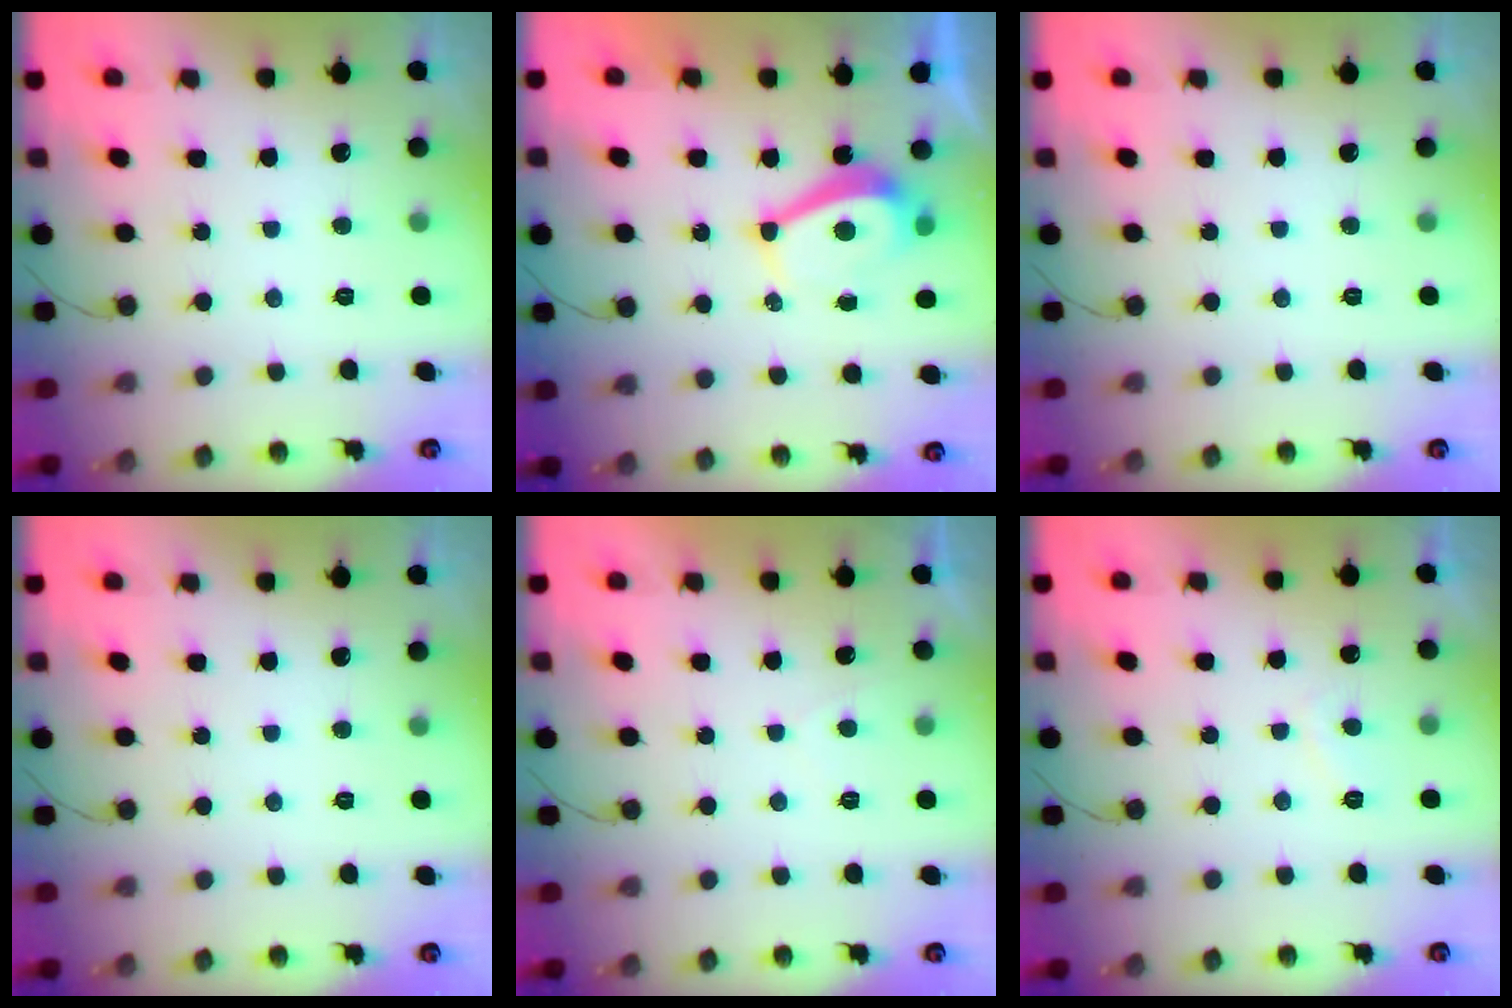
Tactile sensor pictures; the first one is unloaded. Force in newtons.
{"total": 4.9, "press": 4.9, "slide": 0.5}
{"total": 0.0}
{"total": 0.0}
{"total": 0.9, "press": 0.7, "slide": 0.5}
{"total": 1.9, "press": 1.7, "slide": 0.8}